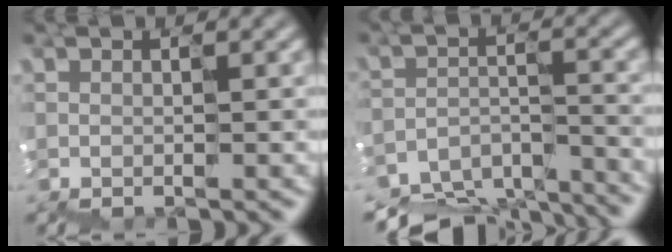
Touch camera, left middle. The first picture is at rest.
{"total": 9.8, "force": [-9.5, 2.1, 1.2], "torque": [-0.034, -0.003, -0.129]}